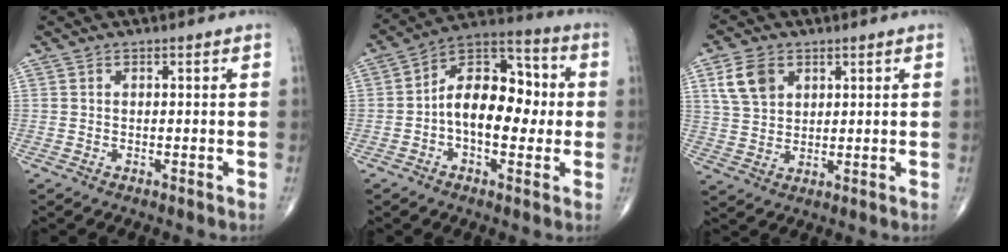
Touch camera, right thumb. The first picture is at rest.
{"total": 14.7, "force": [-0.6, 8.8, 11.7], "torque": [-0.153, 0.038, -0.021]}
{"total": 7.3, "force": [3.2, 5.1, 4.2], "torque": [-0.064, -0.006, 0.064]}